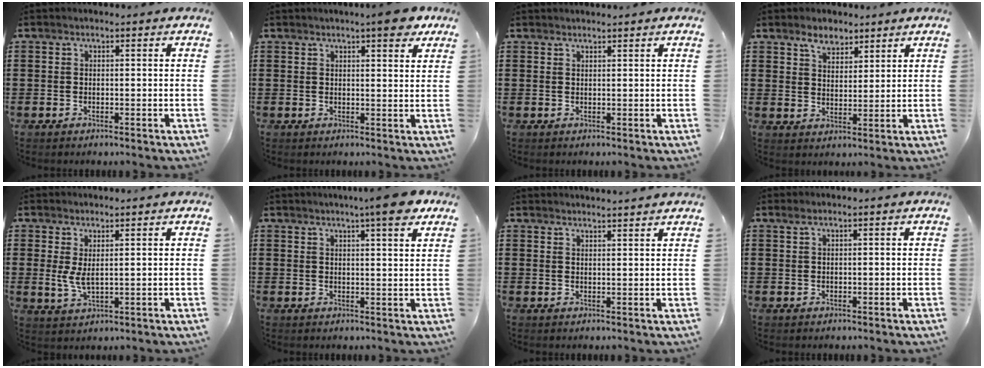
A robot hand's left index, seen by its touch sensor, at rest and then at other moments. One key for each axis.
{"total": 5.0, "fx": 3.8, "fy": 0.7, "fz": 3.2, "tx": -0.049, "ty": -0.007, "tz": 0.062}
{"total": 0.8, "fx": 0.8, "fy": -0.1, "fz": 0.1, "tx": -0.003, "ty": -0.003, "tz": 0.017}
{"total": 4.0, "fx": 3.3, "fy": 2.0, "fz": 1.2, "tx": -0.026, "ty": 0.004, "tz": 0.060}
{"total": 3.5, "fx": 1.2, "fy": 1.3, "fz": 3.1, "tx": -0.078, "ty": -0.004, "tz": 0.017}
{"total": 6.7, "fx": 5.0, "fy": 0.3, "fz": 4.5, "tx": -0.076, "ty": -0.013, "tz": 0.083}
{"total": 1.9, "fx": 1.9, "fy": -0.4, "fz": -0.1, "tx": -0.004, "ty": -0.004, "tz": 0.037}
{"total": 0.6, "fx": 0.2, "fy": -0.1, "fz": 0.6, "tx": -0.010, "ty": -0.004, "tz": 0.006}